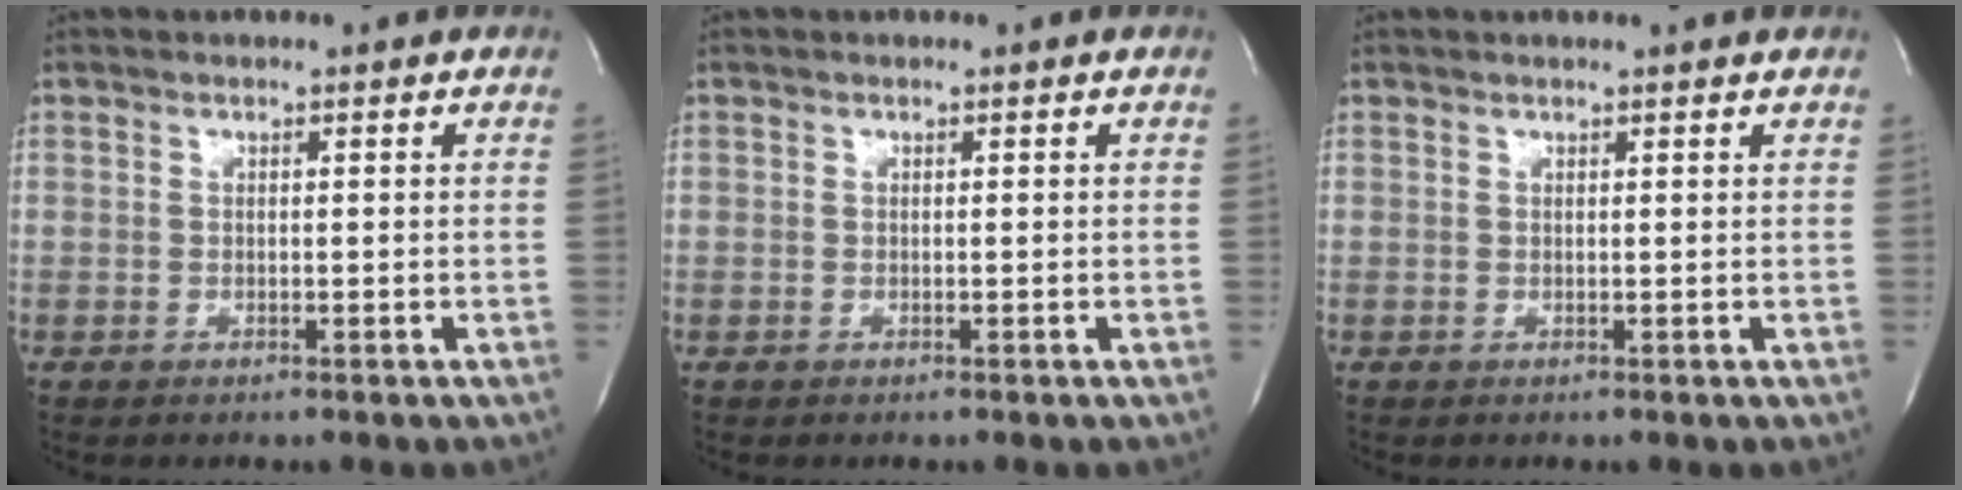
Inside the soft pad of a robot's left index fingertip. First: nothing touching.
{"total": 0.0}
{"total": 2.1, "force": [1.9, -0.4, 0.7], "torque": [-0.015, 0.008, 0.025]}